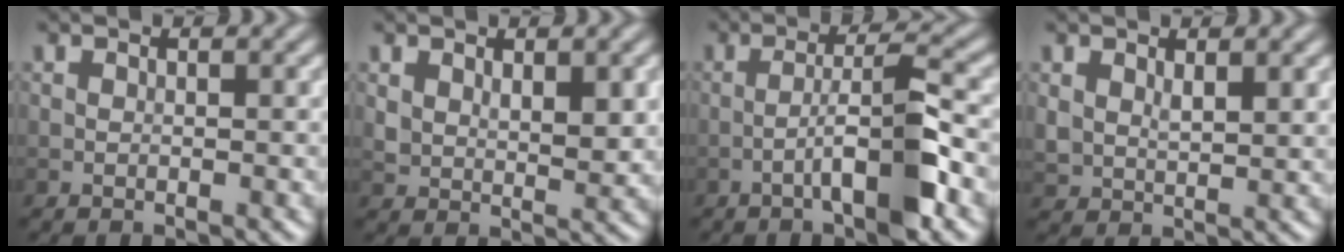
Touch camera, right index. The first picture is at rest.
{"total": 3.6, "force": [1.2, 2.0, 2.7], "torque": [-0.053, -0.008, 0.029]}
{"total": 5.4, "force": [-2.2, 0.7, 4.9], "torque": [-0.083, 0.016, -0.043]}
{"total": 2.5, "force": [1.1, 1.4, 1.7], "torque": [-0.039, -0.008, 0.029]}